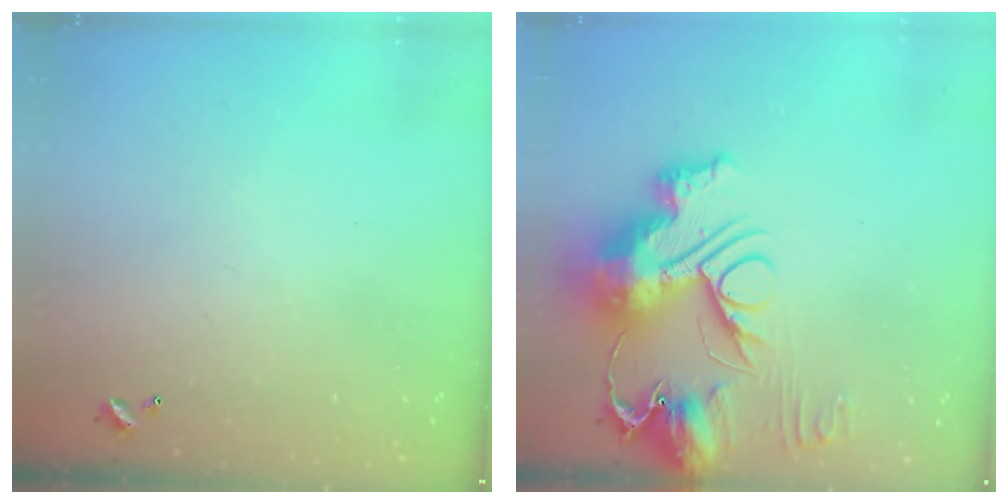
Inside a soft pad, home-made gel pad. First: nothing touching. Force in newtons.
{"total": 20.0, "press": 19.9, "slide": 1.9}